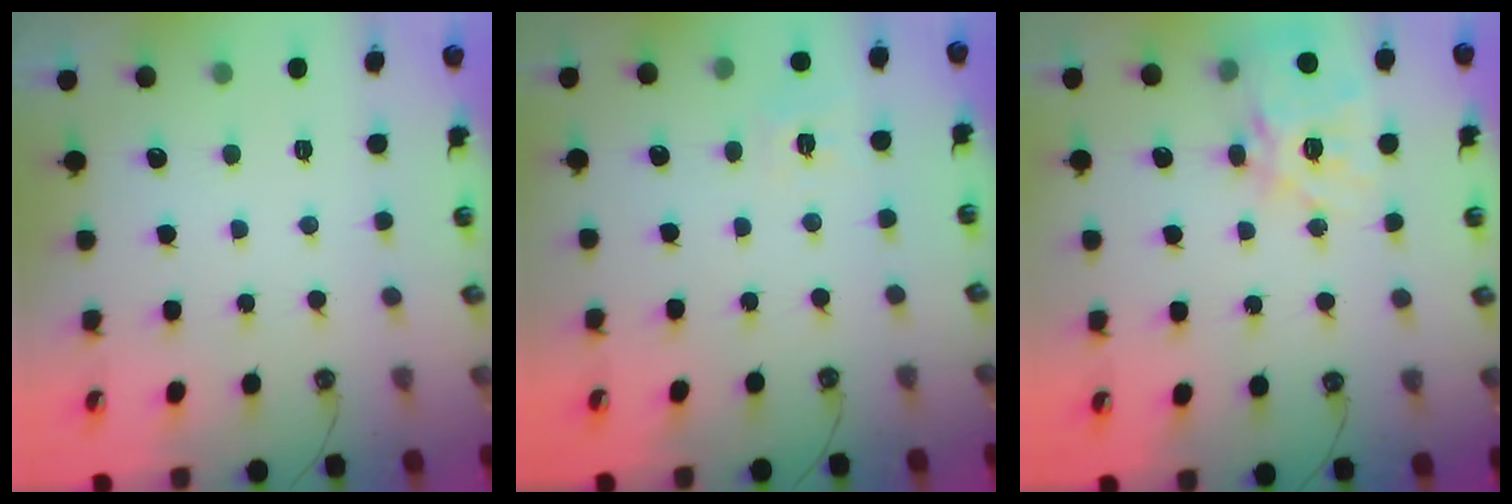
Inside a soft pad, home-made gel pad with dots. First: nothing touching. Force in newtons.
{"total": 6.6, "press": 6.6, "slide": 0.7}
{"total": 16.8, "press": 16.7, "slide": 1.8}